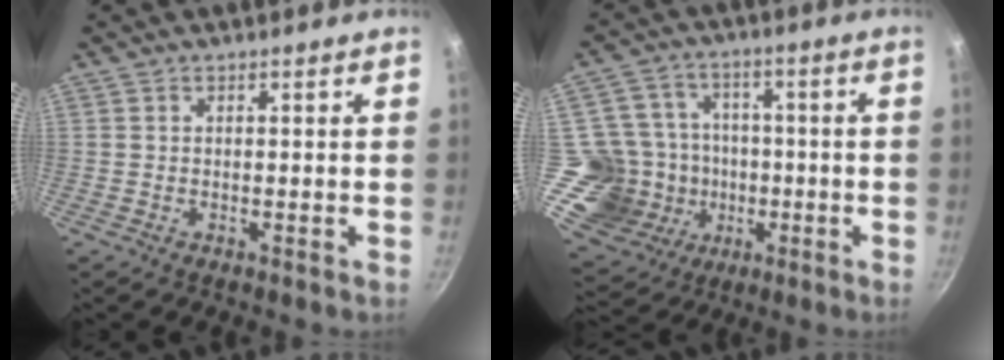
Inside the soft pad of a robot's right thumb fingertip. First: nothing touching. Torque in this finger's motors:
{"motor_torque": [1.27, 1.53, 0.80, -0.36, 0.03]}